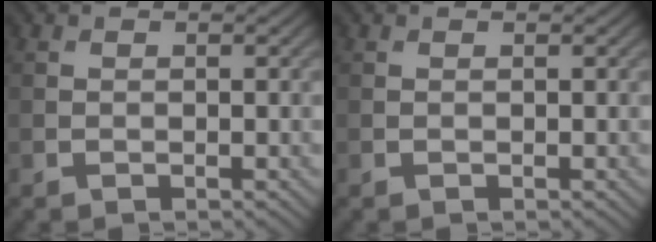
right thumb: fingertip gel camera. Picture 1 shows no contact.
{"total": 0.0}